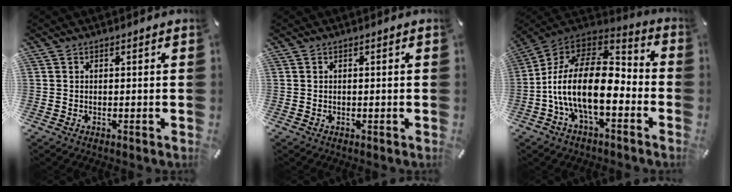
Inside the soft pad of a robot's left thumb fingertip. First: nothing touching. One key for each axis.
{"total": 0.0}
{"total": 20.7, "fx": -5.0, "fy": 10.8, "fz": 16.9, "tx": -0.337, "ty": 0.017, "tz": -0.084}